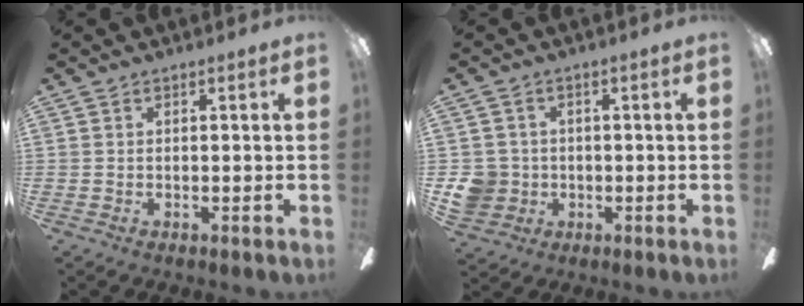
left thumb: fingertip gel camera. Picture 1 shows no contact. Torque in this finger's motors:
{"motor_torque": [-0.06, 0.07, 0.02, -0.01, 0.00]}